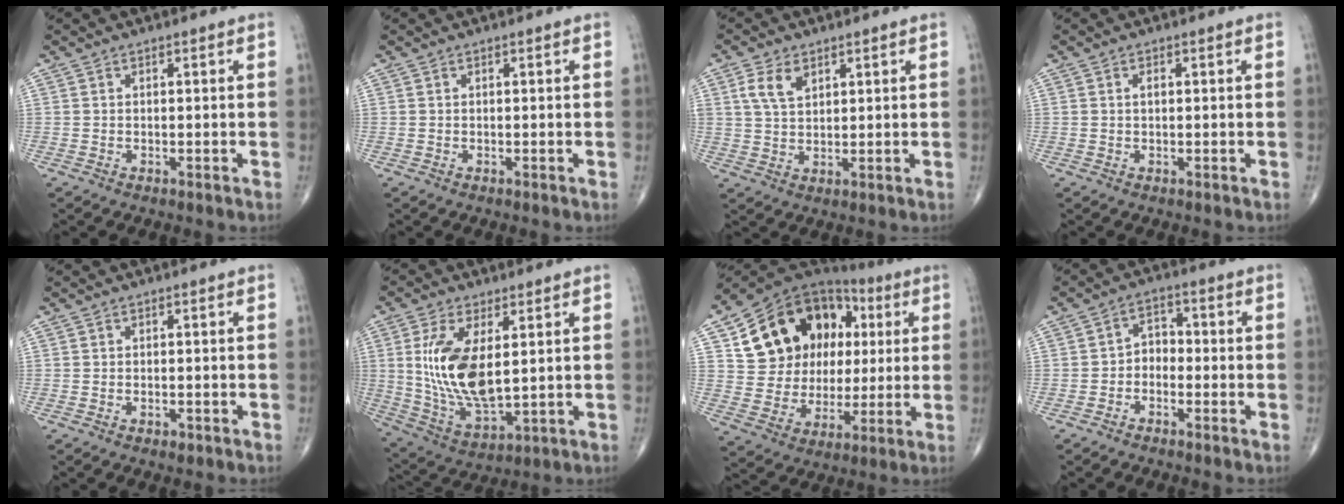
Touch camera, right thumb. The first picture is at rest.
{"total": 0.0}
{"total": 5.4, "force": [2.6, 3.2, 3.6], "torque": [-0.062, -0.006, 0.053]}
{"total": 0.9, "force": [0.2, 0.5, 0.8], "torque": [-0.012, 0.002, 0.001]}
{"total": 1.4, "force": [-0.7, 0.7, 1.0], "torque": [-0.016, 0.005, -0.007]}
{"total": 14.8, "force": [2.5, 6.8, 12.9], "torque": [-0.251, -0.022, 0.061]}
{"total": 21.8, "force": [5.9, 16.8, 12.7], "torque": [-0.166, 0.030, 0.111]}
{"total": 4.0, "force": [-1.5, 3.0, 2.2], "torque": [-0.014, 0.027, -0.040]}